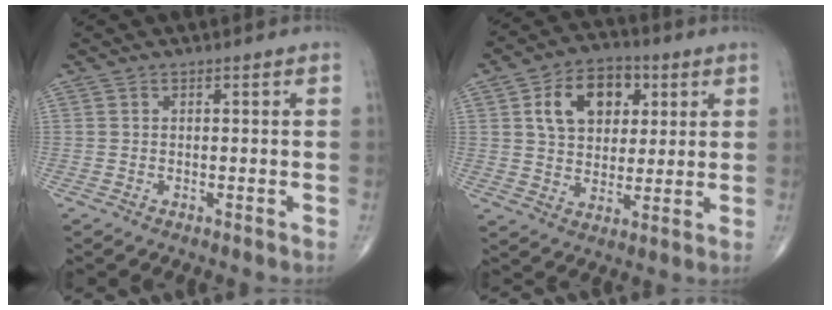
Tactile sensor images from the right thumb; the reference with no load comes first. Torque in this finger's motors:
{"motor_torque": [1.50, 1.62, 1.00, 0.33, 0.09]}